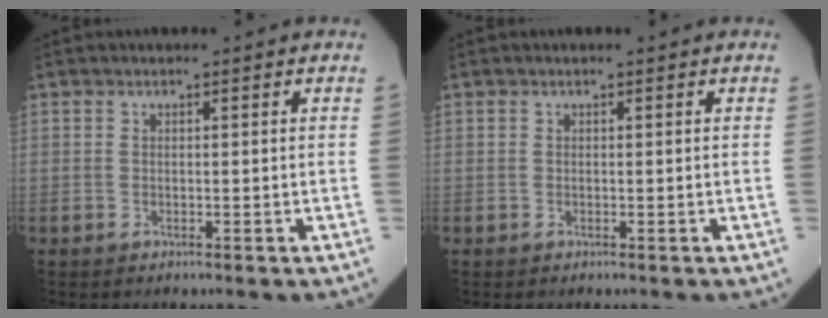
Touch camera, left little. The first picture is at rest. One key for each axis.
{"total": 0.0}